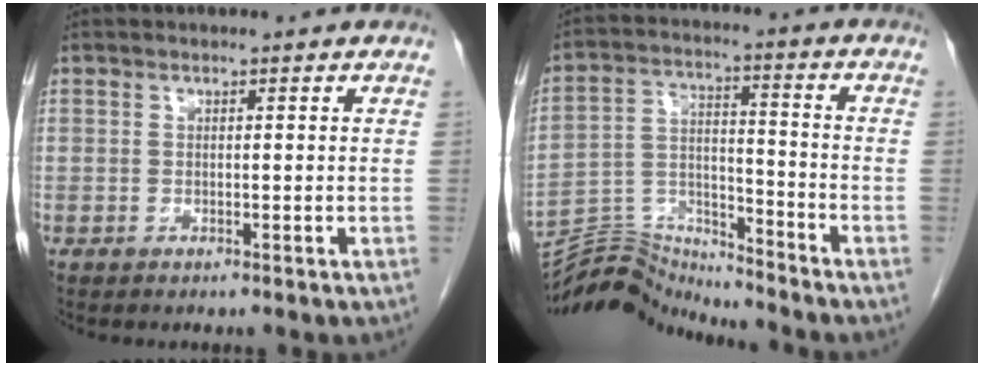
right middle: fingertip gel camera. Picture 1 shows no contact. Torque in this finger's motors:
{"motor_torque": [-0.39, -0.61, -0.27, -0.08]}